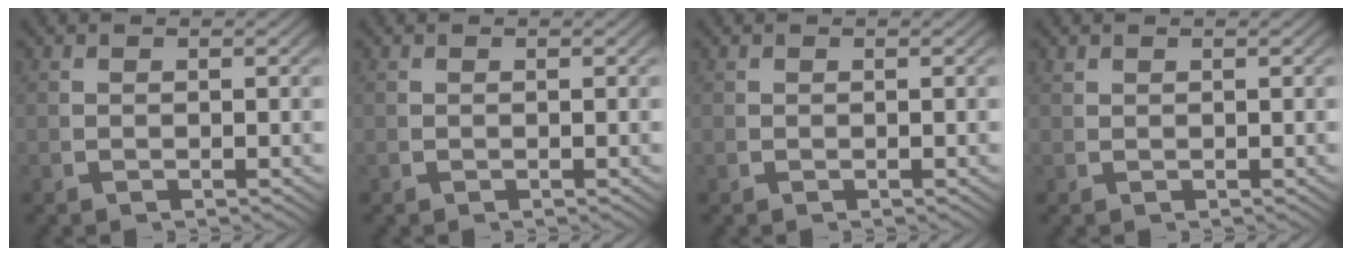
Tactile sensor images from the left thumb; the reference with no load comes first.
{"total": 0.0}
{"total": 0.0}
{"total": 0.6, "force": [0.6, -0.1, 0.0], "torque": [-0.006, -0.003, 0.019]}